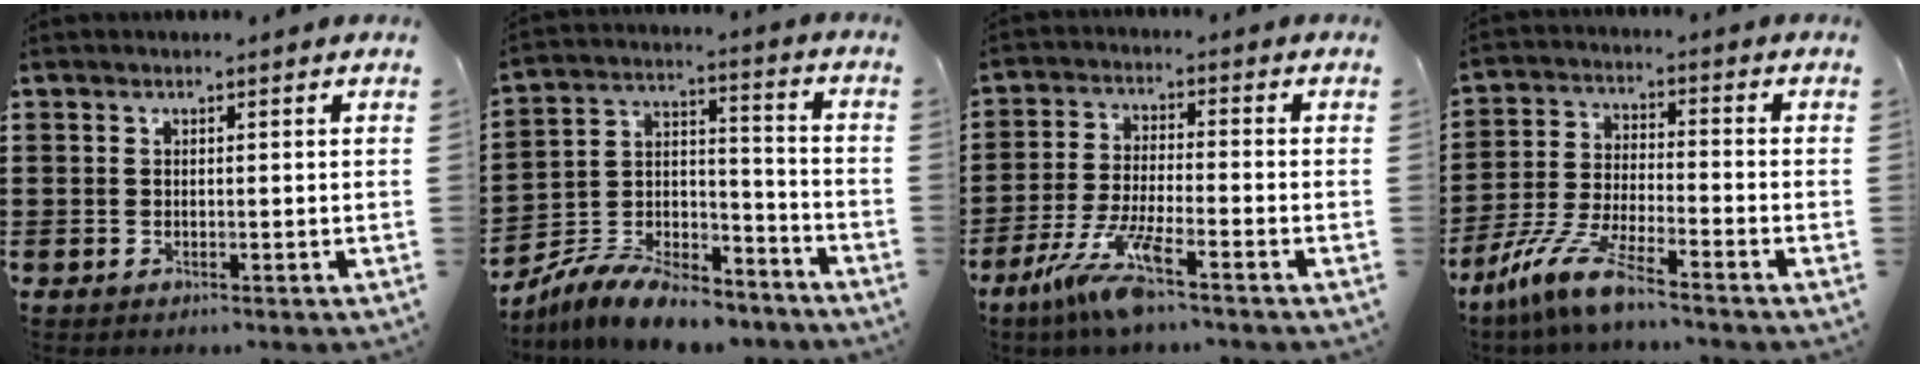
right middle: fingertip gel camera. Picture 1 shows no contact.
{"total": 9.3, "force": [-8.4, 2.3, 3.1], "torque": [-0.058, 0.025, -0.165]}
{"total": 8.5, "force": [-5.9, 0.5, 6.1], "torque": [-0.136, -0.015, -0.115]}
{"total": 8.6, "force": [-7.1, 0.5, 4.9], "torque": [-0.121, -0.007, -0.147]}